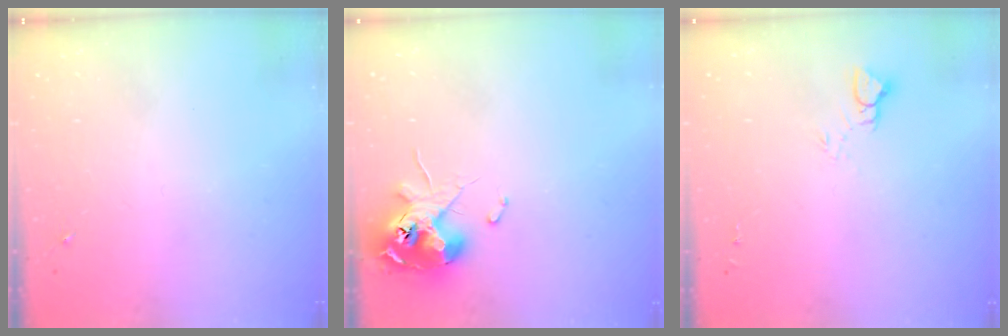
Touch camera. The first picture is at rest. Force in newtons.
{"total": 11.9, "press": 11.8, "slide": 1.2}
{"total": 5.3, "press": 5.3, "slide": 0.5}